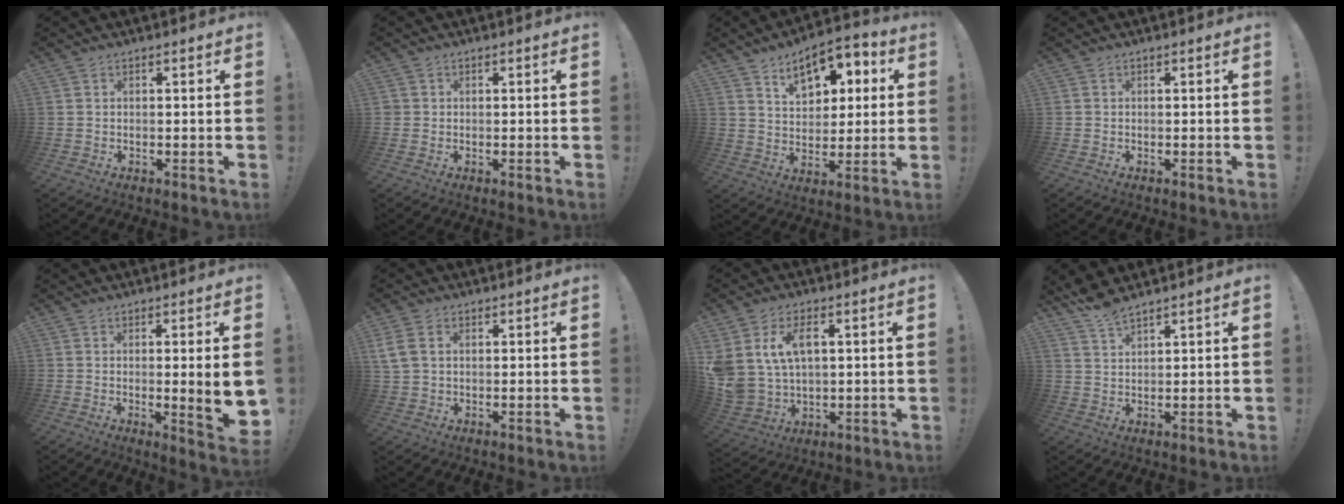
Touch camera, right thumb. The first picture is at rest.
{"total": 1.1, "force": [0.0, 1.1, 0.1], "torque": [-0.009, 0.005, 0.003]}
{"total": 12.7, "force": [7.0, 7.7, 7.3], "torque": [-0.103, -0.034, 0.126]}
{"total": 0.0}
{"total": 8.1, "force": [0.1, -0.1, 8.1], "torque": [-0.113, -0.014, 0.002]}
{"total": 5.8, "force": [2.0, 4.4, 3.1], "torque": [-0.075, 0.001, 0.042]}
{"total": 11.5, "force": [4.3, 8.0, 7.0], "torque": [-0.138, -0.018, 0.086]}
{"total": 5.0, "force": [4.7, 0.7, 1.5], "torque": [-0.039, -0.026, 0.086]}